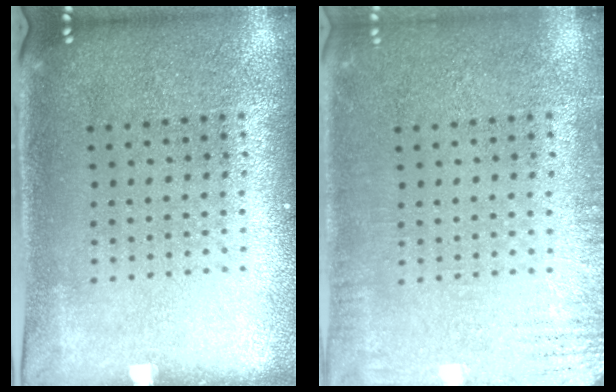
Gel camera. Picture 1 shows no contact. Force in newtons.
{"total": 2.5, "press": 2.5, "slide": 0.4}